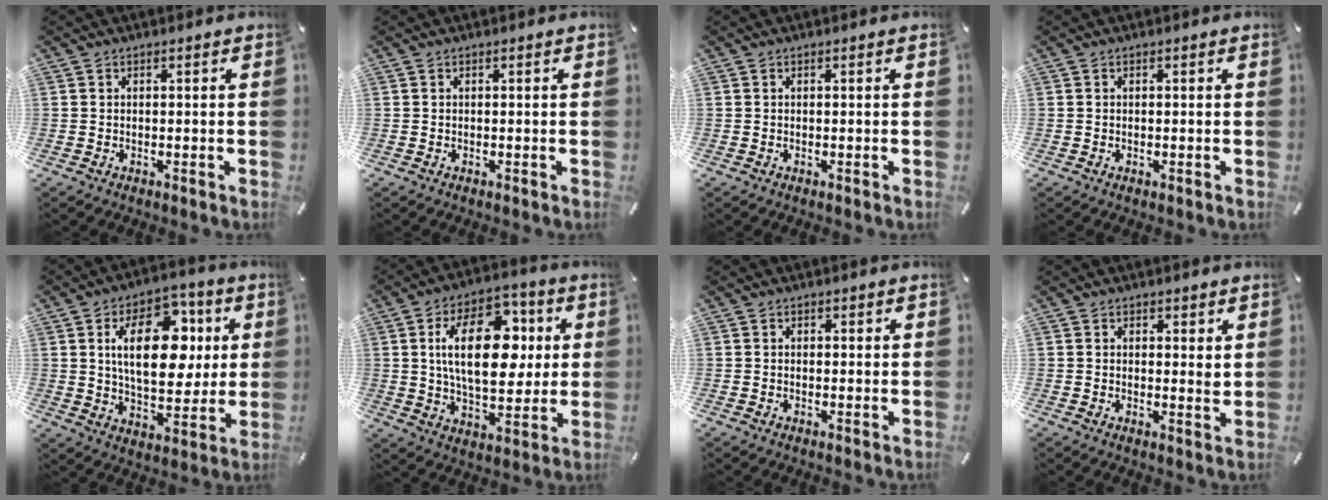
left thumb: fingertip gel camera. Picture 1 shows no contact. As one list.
[{"total": 0.0}, {"total": 0.0}, {"total": 0.0}, {"total": 18.8, "force": [4.9, 11.2, 14.3], "torque": [-0.231, 0.004, 0.080]}, {"total": 20.1, "force": [4.1, 11.5, 16.0], "torque": [-0.264, 0.008, 0.066]}, {"total": 0.7, "force": [0.3, 0.6, 0.2], "torque": [0.005, -0.001, 0.004]}, {"total": 2.3, "force": [1.5, 1.4, 0.9], "torque": [-0.004, -0.007, 0.026]}]